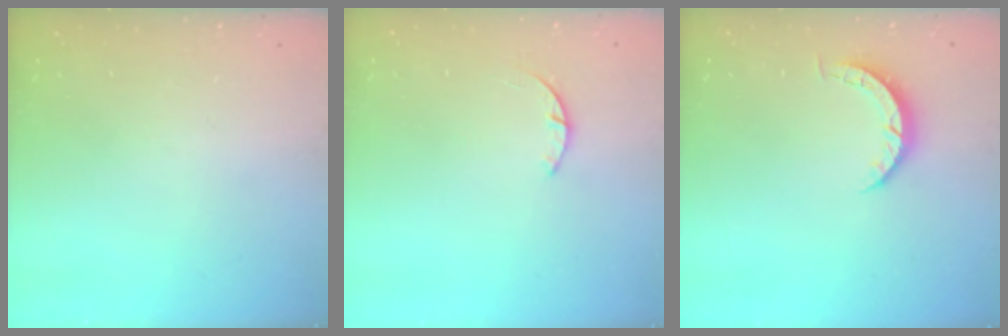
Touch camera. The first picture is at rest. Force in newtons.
{"total": 1.4, "press": 1.4, "slide": 0.3}
{"total": 3.3, "press": 3.3, "slide": 0.4}